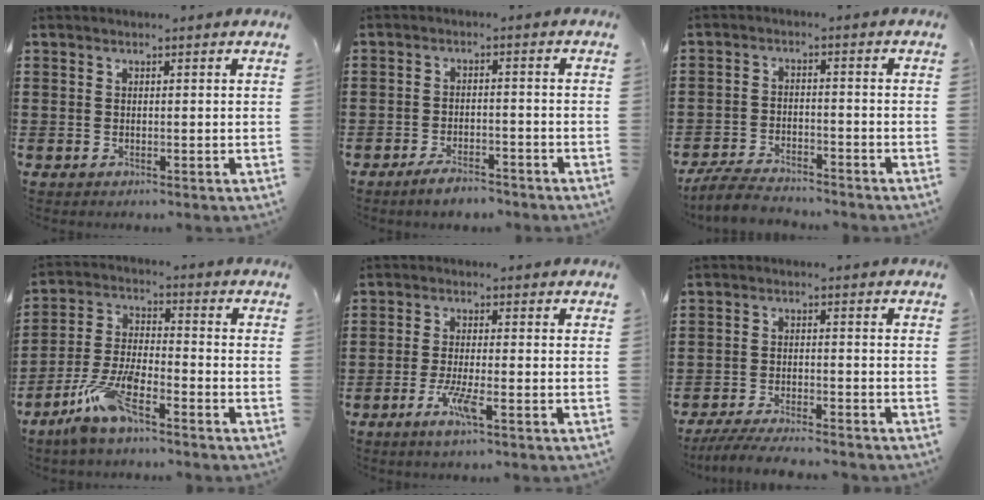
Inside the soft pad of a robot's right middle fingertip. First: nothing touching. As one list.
[{"total": 3.5, "force": [-3.2, 0.6, 1.3], "torque": [-0.023, 0.004, -0.062]}, {"total": 5.1, "force": [-4.9, 0.7, 1.4], "torque": [-0.036, 0.001, -0.097]}, {"total": 8.8, "force": [-6.0, 2.2, 6.1], "torque": [-0.151, -0.008, -0.120]}, {"total": 4.9, "force": [-2.4, 0.6, 4.2], "torque": [-0.094, -0.014, -0.048]}, {"total": 4.8, "force": [-4.5, 0.2, 1.5], "torque": [-0.039, -0.009, -0.090]}]